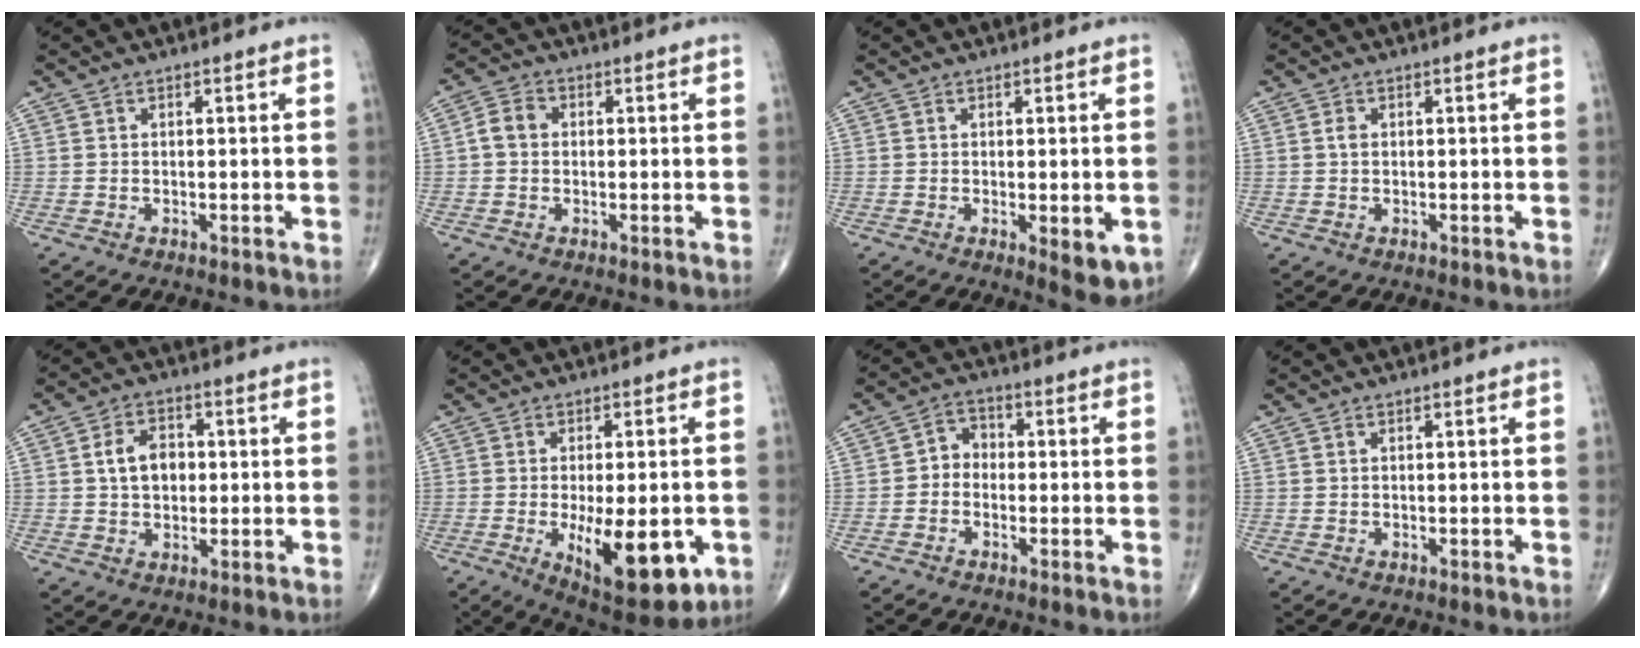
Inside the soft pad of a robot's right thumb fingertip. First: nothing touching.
{"total": 4.0, "force": [0.1, 3.2, 2.4], "torque": [-0.040, 0.012, -0.006]}
{"total": 5.8, "force": [-1.5, 2.1, 5.3], "torque": [-0.063, -0.016, -0.016]}
{"total": 0.8, "force": [0.1, 0.6, 0.6], "torque": [-0.008, 0.001, -0.001]}
{"total": 8.0, "force": [1.1, 5.7, 5.5], "torque": [-0.067, 0.005, 0.016]}
{"total": 15.9, "force": [-4.2, 6.4, 13.9], "torque": [-0.189, -0.016, -0.043]}
{"total": 4.2, "force": [-0.8, 3.5, 2.1], "torque": [-0.012, 0.020, -0.030]}
{"total": 0.0}